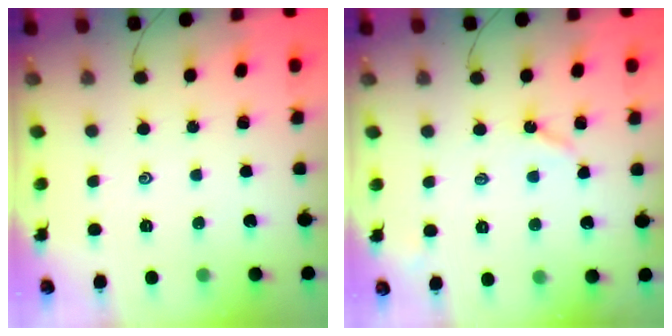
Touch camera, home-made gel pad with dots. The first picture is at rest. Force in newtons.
{"total": 3.9, "press": 3.8, "slide": 0.6}